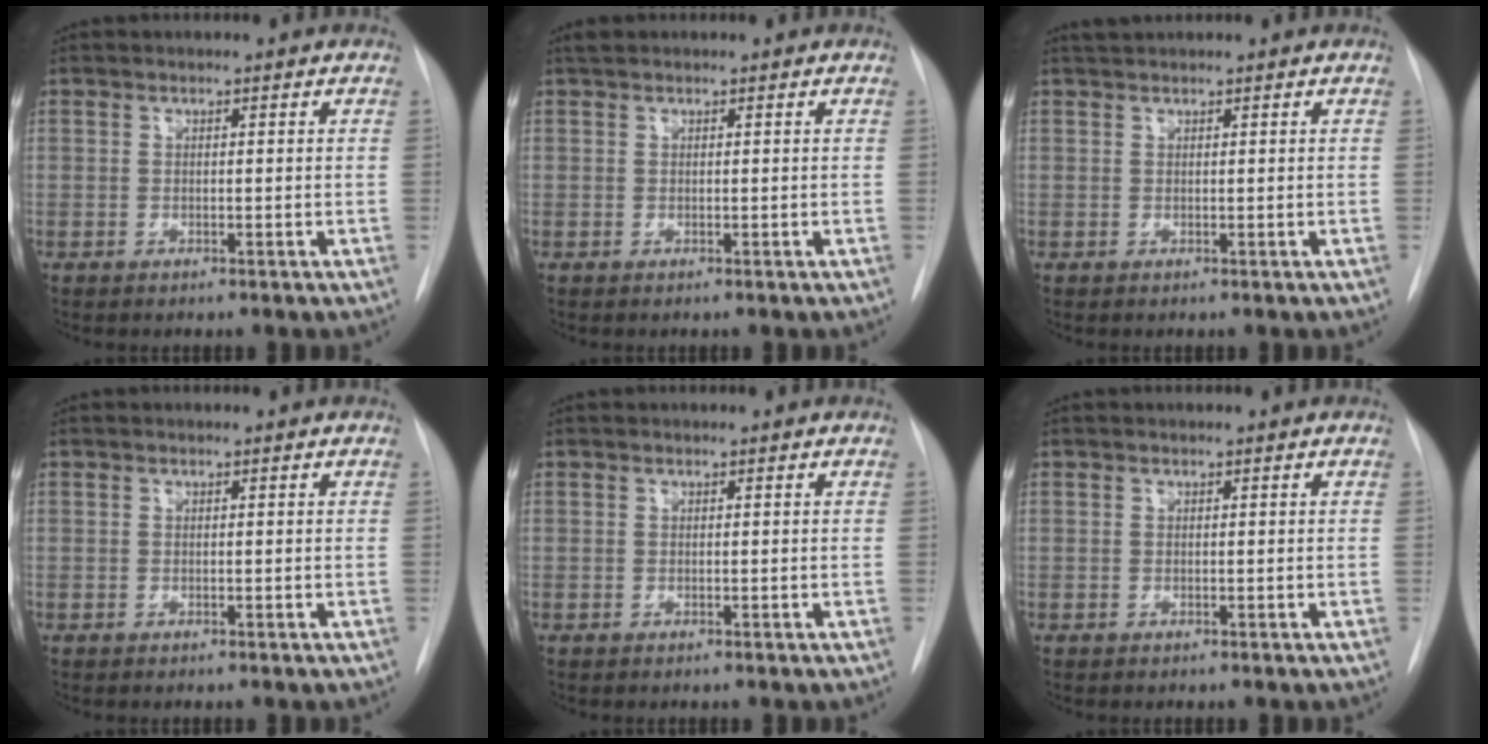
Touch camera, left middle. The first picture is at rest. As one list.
[{"total": 0.9, "force": [0.8, 0.4, 0.3], "torque": [-0.011, 0.014, 0.016]}, {"total": 1.2, "force": [1.2, 0.0, 0.3], "torque": [-0.010, 0.013, 0.026]}, {"total": 0.0}, {"total": 0.0}, {"total": 0.0}]